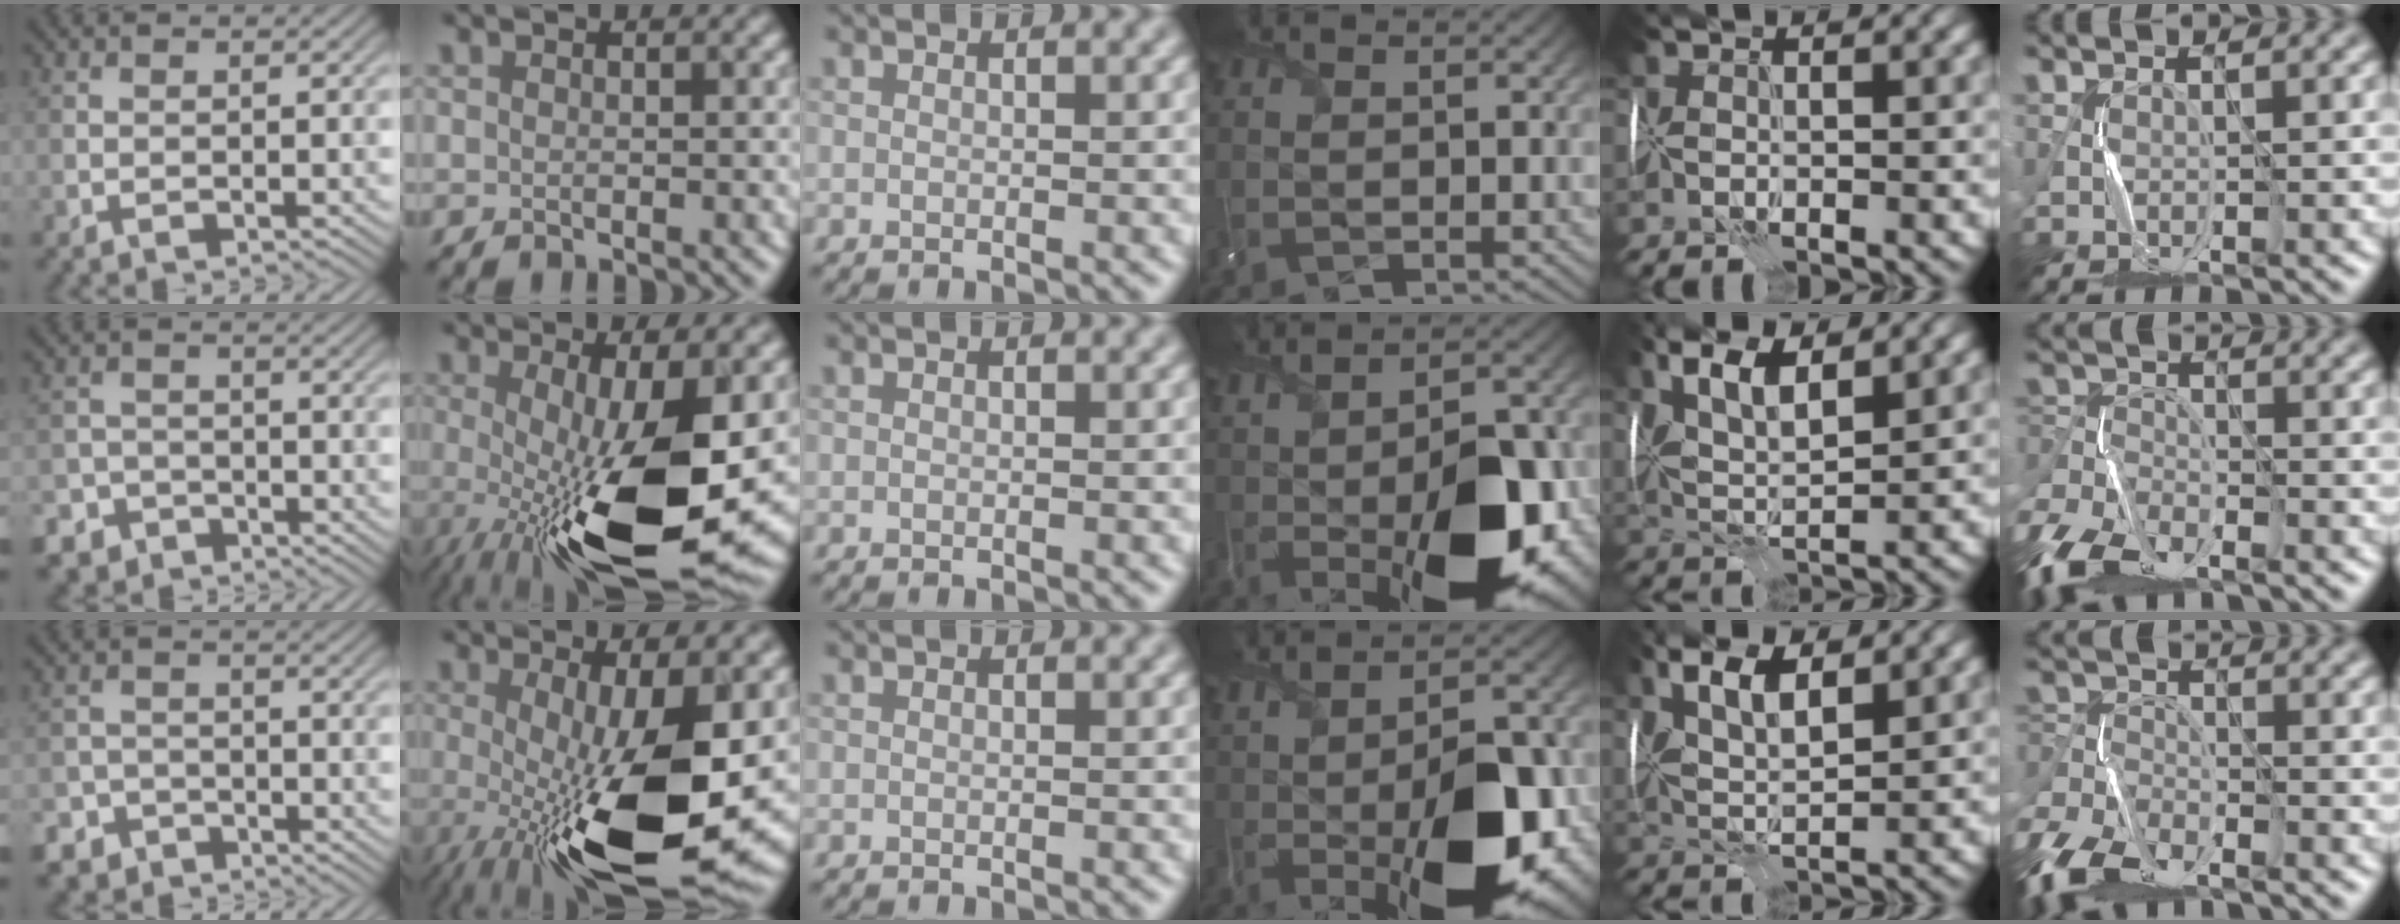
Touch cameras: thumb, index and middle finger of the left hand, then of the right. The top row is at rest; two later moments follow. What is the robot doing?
{"motion": "wrap", "object": "scarf"}